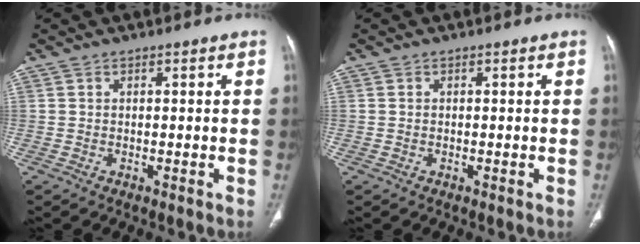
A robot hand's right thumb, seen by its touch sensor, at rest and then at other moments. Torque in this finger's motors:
{"motor_torque": [-0.37, 0.20, -0.20, 0.07, -0.01]}